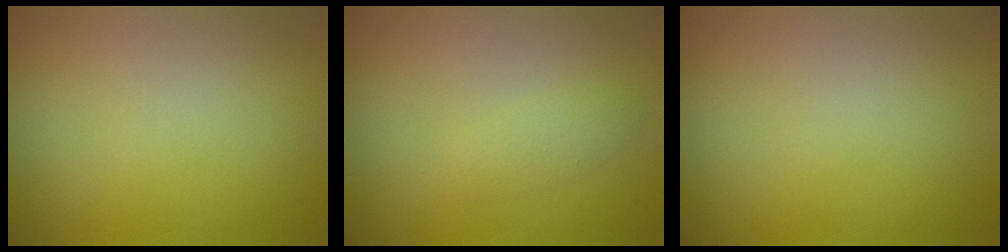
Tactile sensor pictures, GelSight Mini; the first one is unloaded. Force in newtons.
{"total": 1.2, "press": 1.2, "slide": 0.0}
{"total": 0.0}